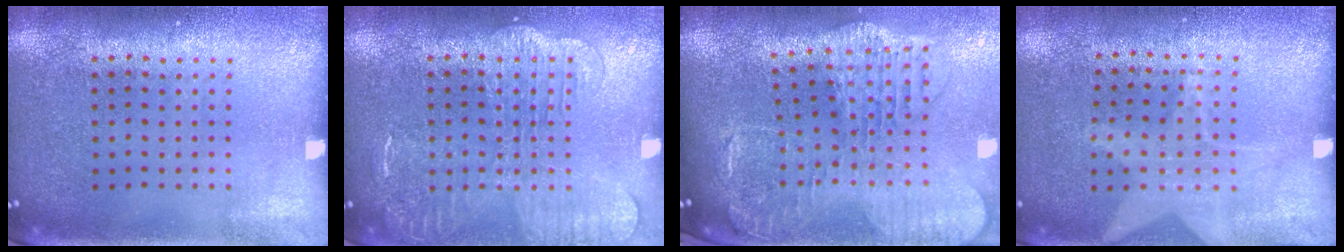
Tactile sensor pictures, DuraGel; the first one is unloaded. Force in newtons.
{"total": 3.2, "press": 3.2, "slide": 0.5}
{"total": 2.7, "press": 2.3, "slide": 1.4}
{"total": 1.2, "press": 1.1, "slide": 0.3}